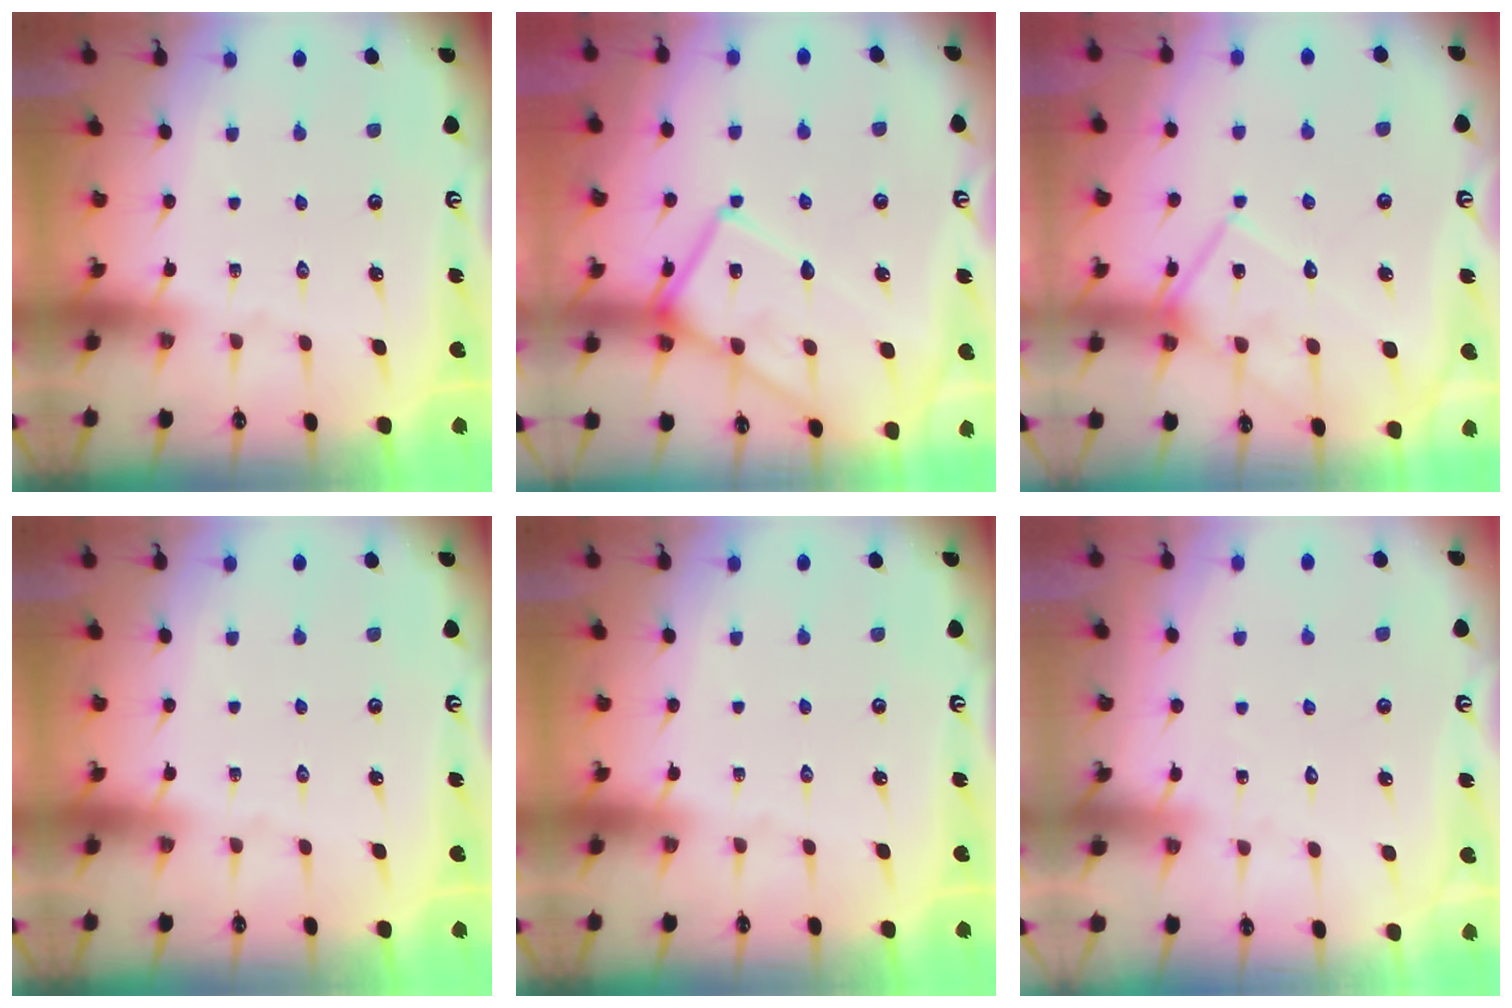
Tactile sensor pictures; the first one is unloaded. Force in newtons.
{"total": 14.9, "press": 14.8, "slide": 1.4}
{"total": 14.5, "press": 14.5, "slide": 1.0}
{"total": 0.0}
{"total": 0.0}
{"total": 5.7, "press": 5.7, "slide": 0.4}